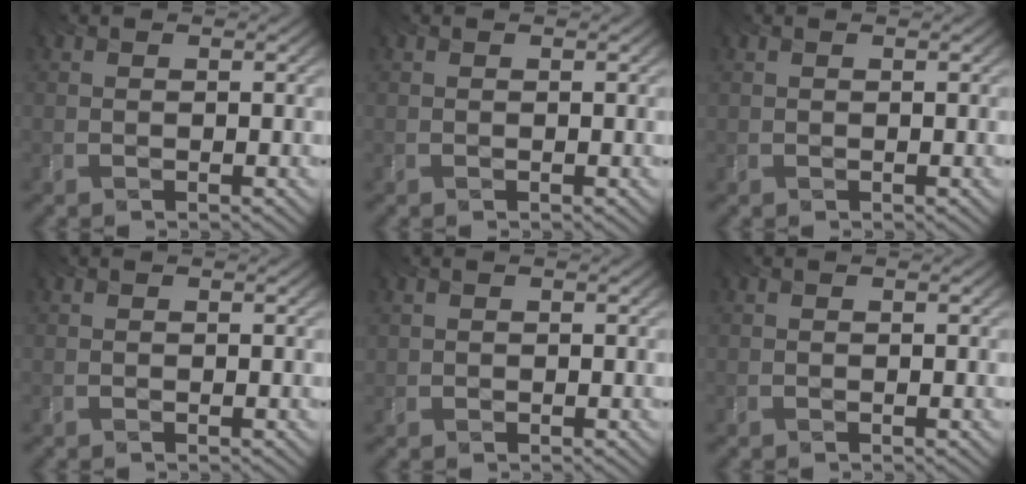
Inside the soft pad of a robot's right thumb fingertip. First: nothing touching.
{"total": 0.0}
{"total": 0.0}
{"total": 0.0}
{"total": 0.5, "force": [0.2, 0.3, -0.3], "torque": [0.007, 0.004, 0.010]}
{"total": 0.0}